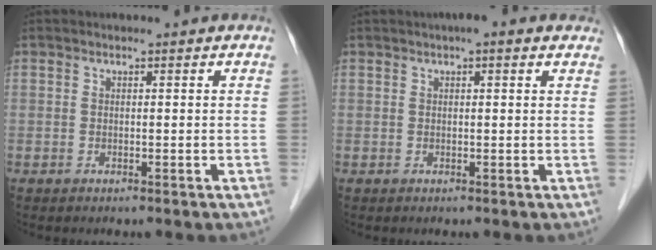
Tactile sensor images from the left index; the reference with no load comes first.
{"total": 3.4, "force": [2.2, 0.9, 2.4], "torque": [-0.030, 0.023, 0.024]}